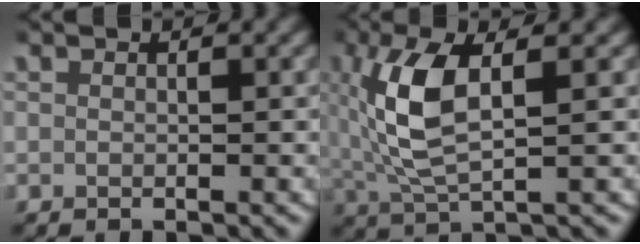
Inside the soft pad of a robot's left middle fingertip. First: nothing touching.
{"total": 6.1, "force": [0.9, 2.2, 5.6], "torque": [-0.125, 0.005, 0.019]}